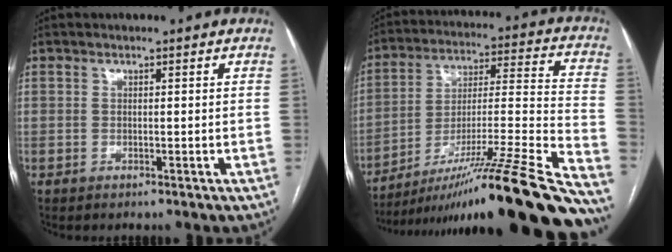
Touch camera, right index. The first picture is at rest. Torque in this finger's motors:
{"motor_torque": [2.14, 0.00, 0.95, 0.21]}